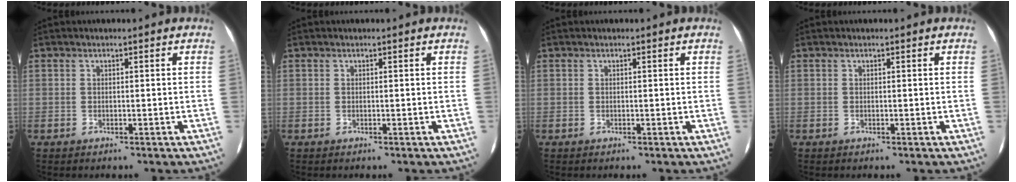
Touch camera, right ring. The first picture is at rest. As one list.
[{"total": 0.0}, {"total": 0.0}, {"total": 0.0}]